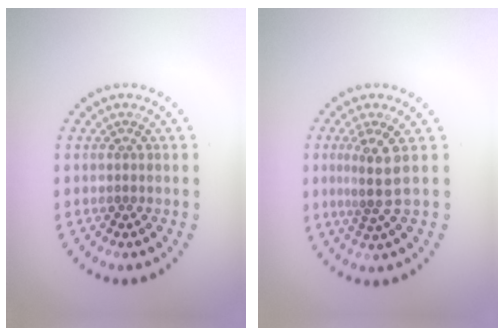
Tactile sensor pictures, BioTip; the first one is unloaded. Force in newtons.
{"total": 2.8, "press": 2.0, "slide": 2.0}